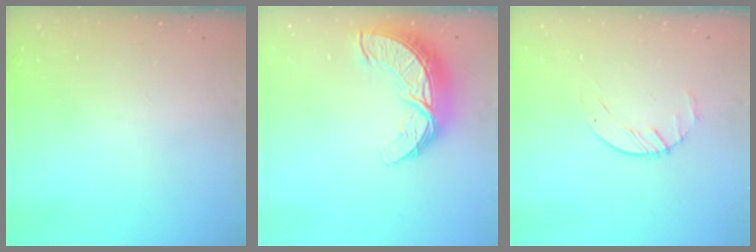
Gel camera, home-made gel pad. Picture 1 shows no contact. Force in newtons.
{"total": 11.4, "press": 11.4, "slide": 0.8}
{"total": 1.6, "press": 1.6, "slide": 0.3}